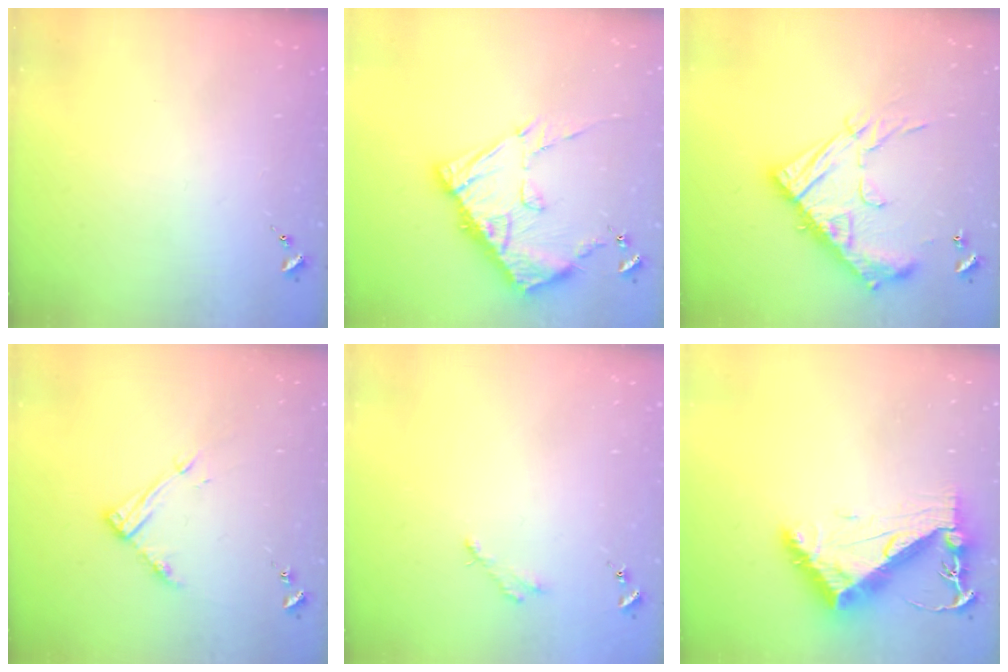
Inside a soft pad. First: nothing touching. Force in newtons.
{"total": 14.4, "press": 14.3, "slide": 1.4}
{"total": 19.3, "press": 19.2, "slide": 1.6}
{"total": 11.0, "press": 11.0, "slide": 0.8}
{"total": 2.5, "press": 2.5, "slide": 0.2}
{"total": 9.5, "press": 9.5, "slide": 1.1}